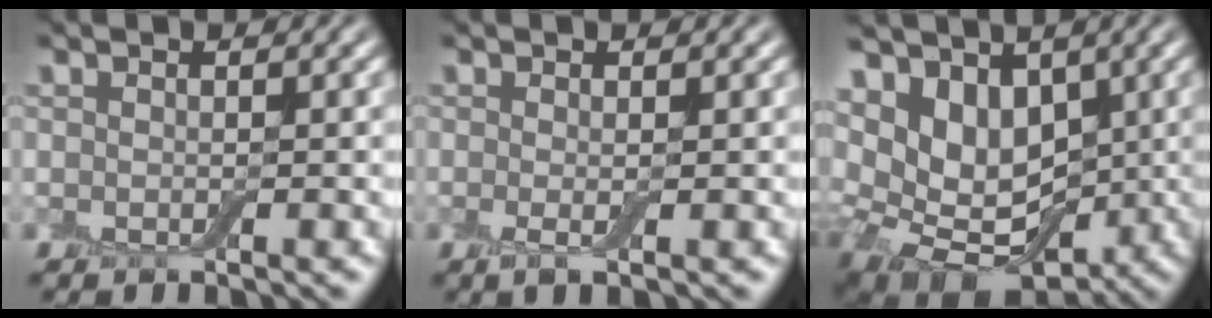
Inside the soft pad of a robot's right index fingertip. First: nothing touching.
{"total": 1.2, "force": [-0.1, 0.2, 1.2], "torque": [-0.024, -0.005, -0.003]}
{"total": 8.8, "force": [0.6, 6.3, 6.1], "torque": [-0.085, -0.017, 0.018]}